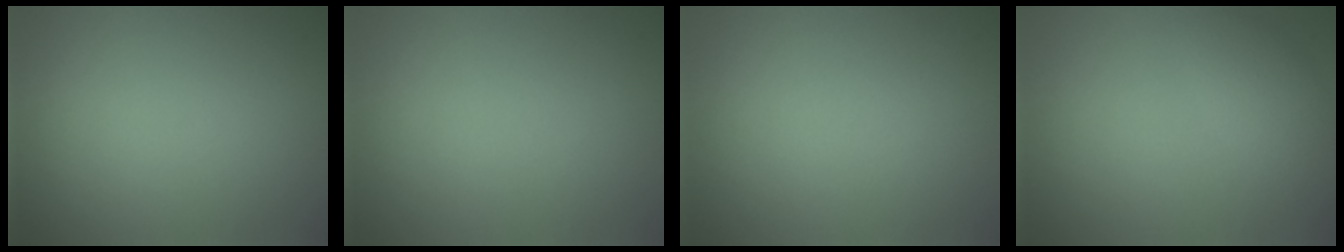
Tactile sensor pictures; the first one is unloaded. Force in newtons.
{"total": 0.0}
{"total": 0.0}
{"total": 2.3, "press": 2.3, "slide": 0.1}